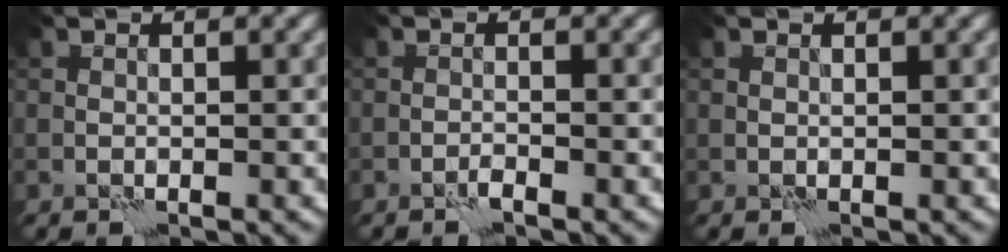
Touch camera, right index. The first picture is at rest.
{"total": 0.6, "force": [-0.5, -0.3, 0.1], "torque": [-0.003, 0.002, -0.012]}
{"total": 0.0}